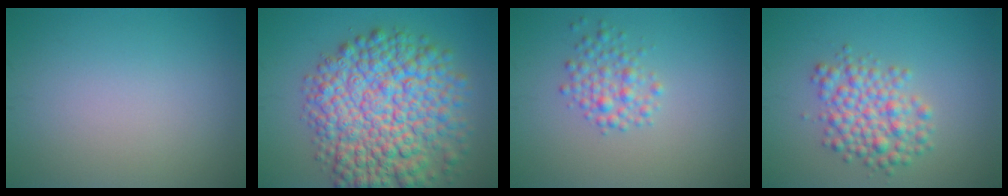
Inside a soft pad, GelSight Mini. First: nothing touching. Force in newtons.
{"total": 12.4, "press": 12.4, "slide": 0.3}
{"total": 2.4, "press": 2.4, "slide": 0.1}
{"total": 4.4, "press": 4.4, "slide": 0.1}